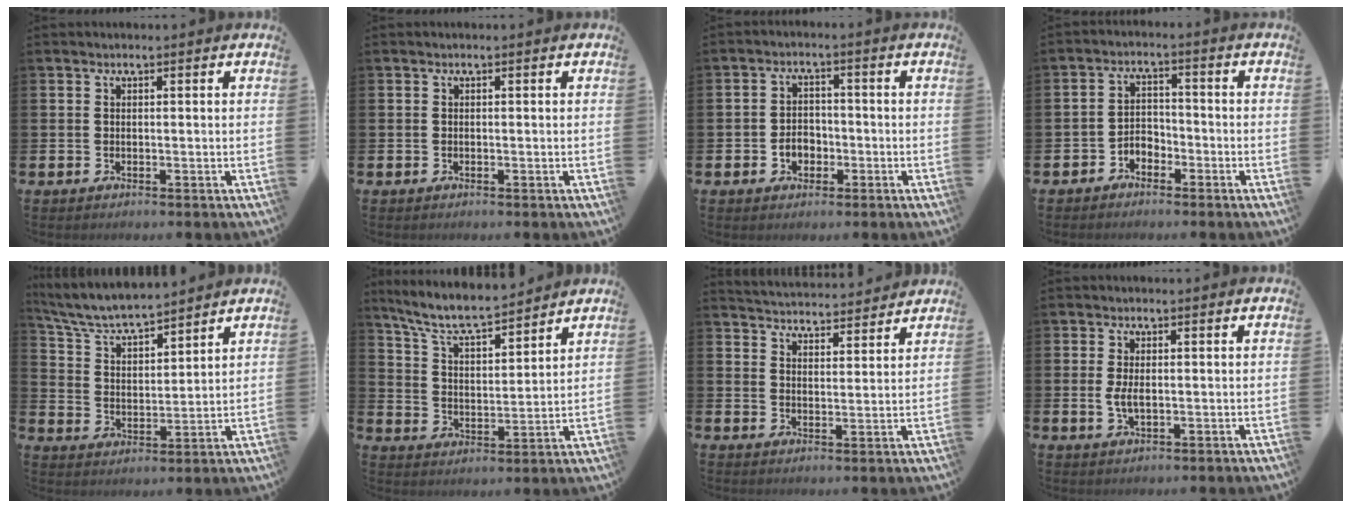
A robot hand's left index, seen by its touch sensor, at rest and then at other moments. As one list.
[{"total": 0.0}, {"total": 3.2, "force": [-1.2, 2.5, 1.6], "torque": [-0.021, 0.000, -0.030]}, {"total": 2.7, "force": [-2.3, 1.4, 0.3], "torque": [-0.017, 0.006, -0.052]}, {"total": 6.4, "force": [6.1, 0.9, 1.7], "torque": [-0.062, -0.040, 0.105]}, {"total": 8.0, "force": [7.4, 1.2, 2.8], "torque": [-0.086, -0.046, 0.131]}, {"total": 4.6, "force": [4.5, 0.5, -0.2], "torque": [-0.008, -0.034, 0.079]}, {"total": 2.5, "force": [0.0, 1.2, 2.2], "torque": [-0.040, 0.003, -0.002]}]